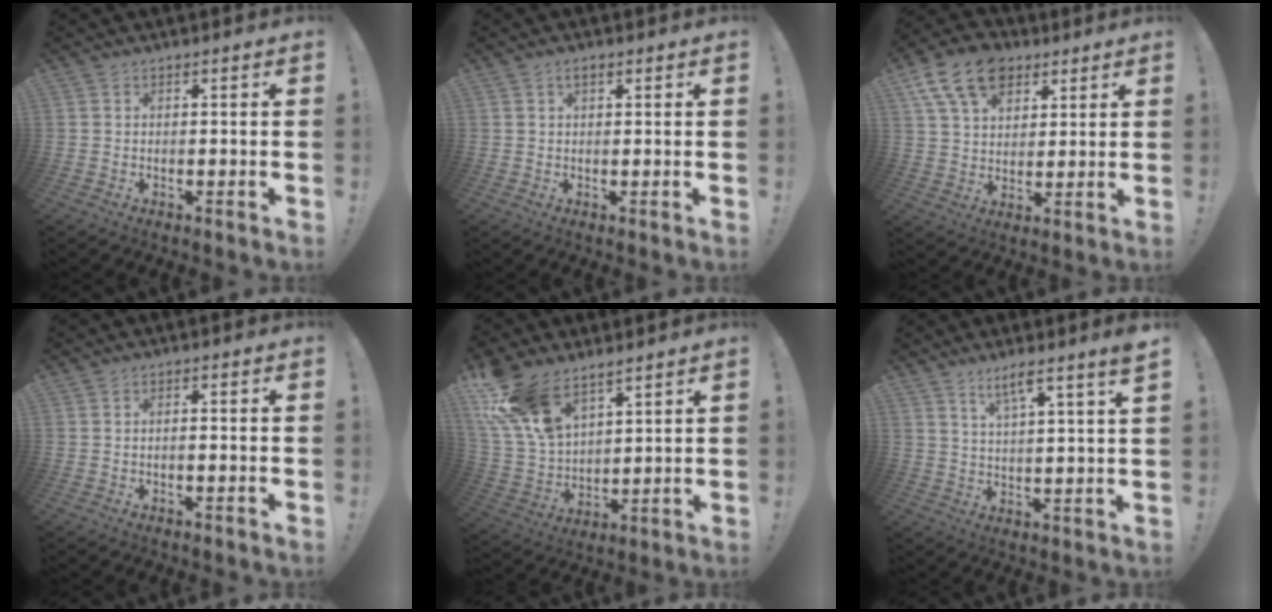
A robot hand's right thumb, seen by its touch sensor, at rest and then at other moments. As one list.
[{"total": 1.8, "force": [1.0, 0.8, 1.4], "torque": [-0.027, 0.002, 0.016]}, {"total": 15.4, "force": [7.9, 10.5, 8.1], "torque": [-0.131, -0.032, 0.151]}, {"total": 1.5, "force": [-0.9, 0.1, 1.2], "torque": [-0.029, 0.006, -0.015]}, {"total": 14.9, "force": [10.3, 7.3, 7.9], "torque": [-0.171, -0.061, 0.199]}, {"total": 6.9, "force": [4.8, -0.3, 5.0], "torque": [-0.081, -0.029, 0.076]}]